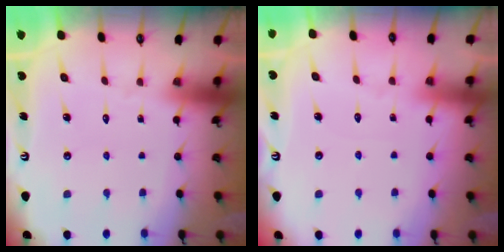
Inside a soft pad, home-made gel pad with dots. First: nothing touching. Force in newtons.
{"total": 3.4, "press": 3.4, "slide": 0.5}